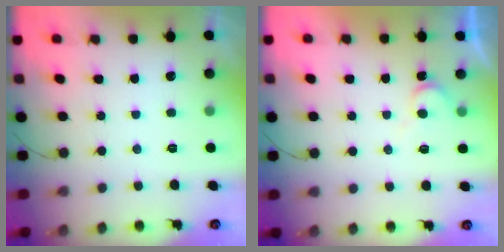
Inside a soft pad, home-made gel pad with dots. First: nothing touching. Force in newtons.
{"total": 6.7, "press": 6.6, "slide": 0.5}